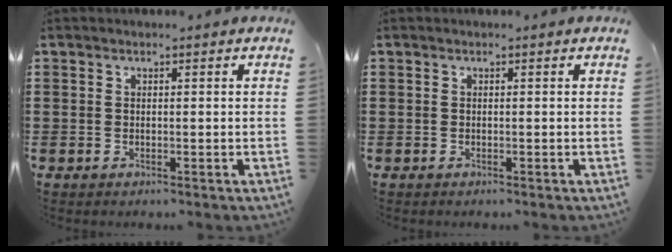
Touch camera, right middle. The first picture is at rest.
{"total": 0.0}